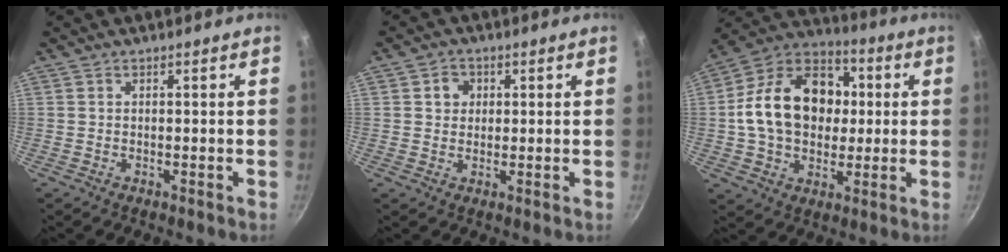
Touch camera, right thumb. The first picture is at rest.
{"total": 3.5, "force": [0.9, 3.1, 1.3], "torque": [0.000, 0.004, 0.010]}
{"total": 20.6, "force": [1.5, 15.3, 13.6], "torque": [-0.196, 0.031, 0.014]}